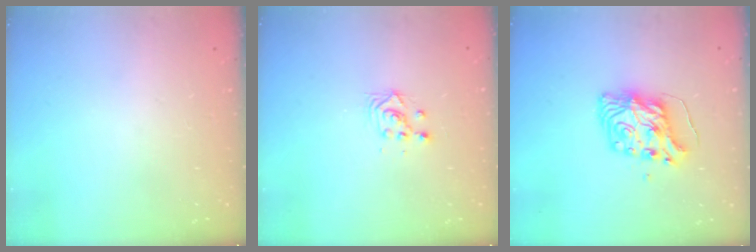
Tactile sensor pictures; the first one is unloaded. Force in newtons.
{"total": 2.8, "press": 2.8, "slide": 0.2}
{"total": 9.2, "press": 9.1, "slide": 1.3}